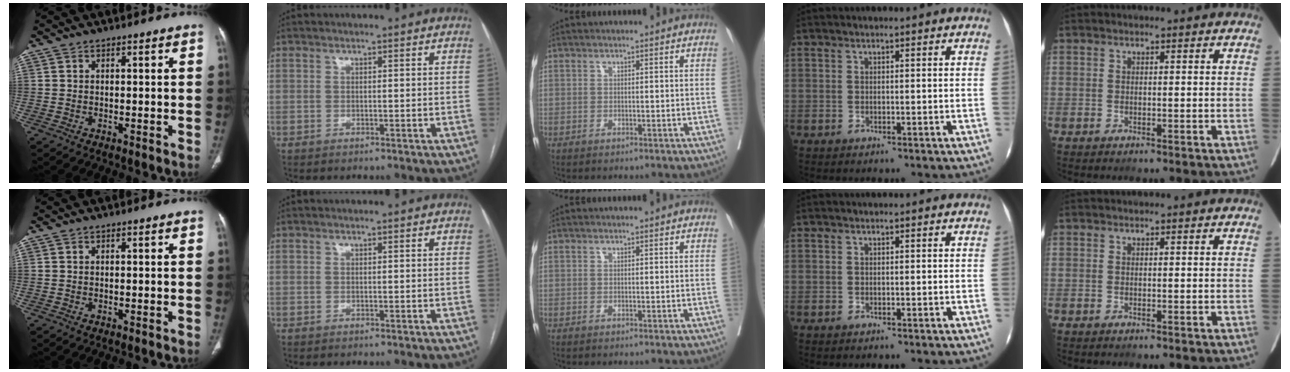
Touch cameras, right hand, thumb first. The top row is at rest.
{}